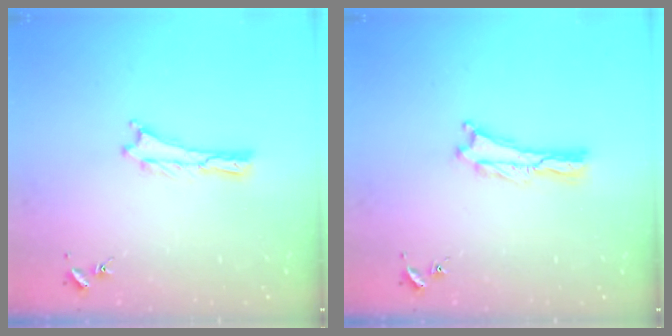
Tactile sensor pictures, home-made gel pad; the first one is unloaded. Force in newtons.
{"total": 0.0}